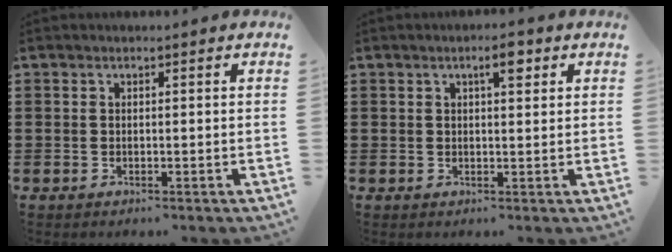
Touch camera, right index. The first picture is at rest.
{"total": 3.2, "force": [1.7, 0.9, 2.6], "torque": [-0.040, 0.002, 0.023]}